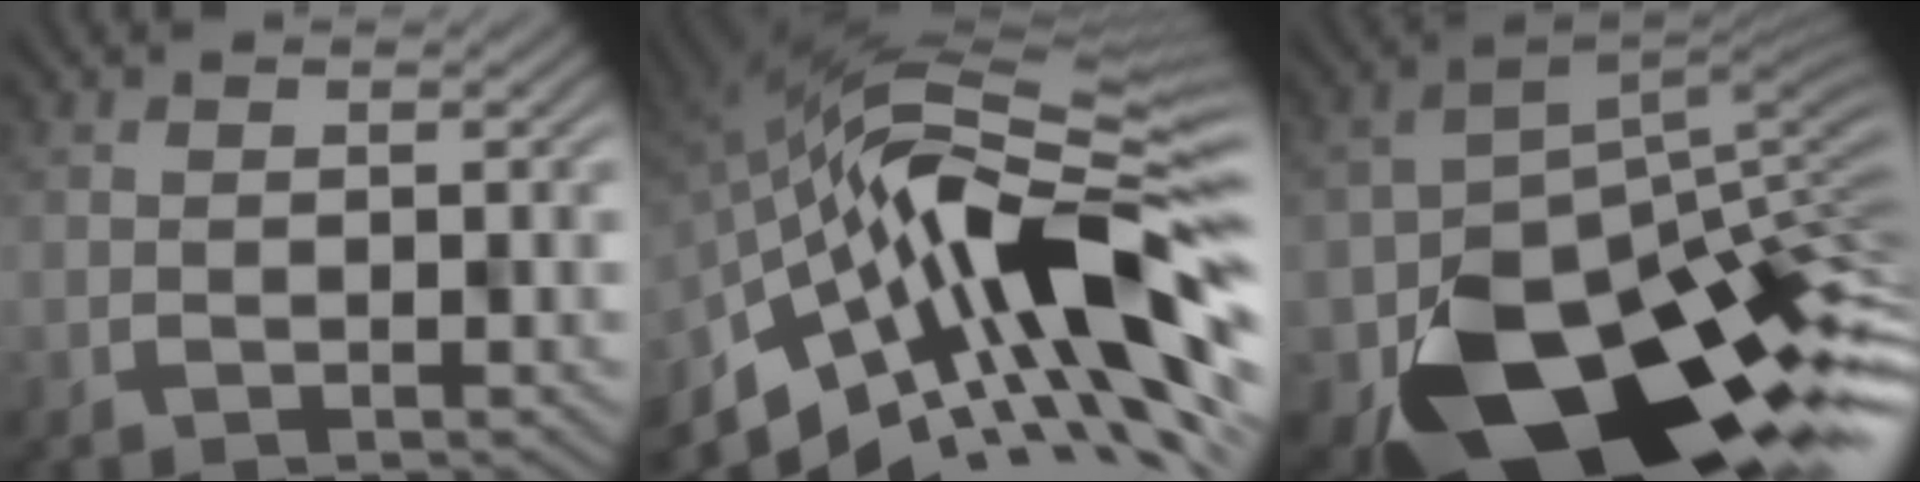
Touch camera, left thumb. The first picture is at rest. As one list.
[{"total": 15.0, "force": [-3.9, 5.7, 13.3], "torque": [-0.242, 0.006, -0.085]}, {"total": 15.9, "force": [-8.0, 9.7, 9.6], "torque": [-0.163, -0.054, -0.113]}]